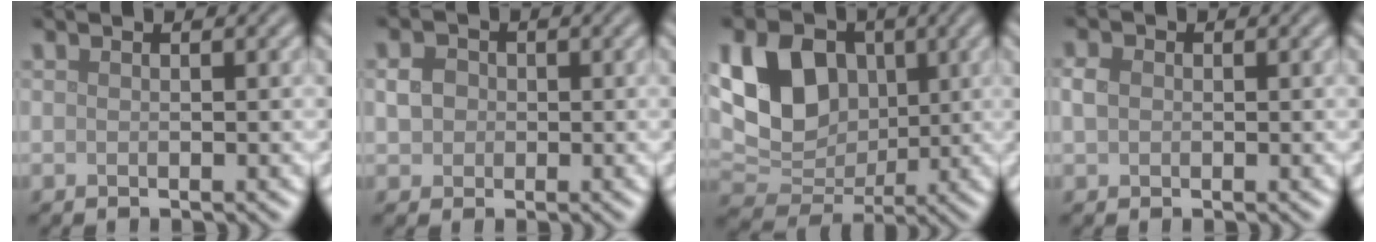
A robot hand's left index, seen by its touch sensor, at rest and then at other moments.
{"total": 1.8, "force": [0.1, 1.7, 0.7], "torque": [-0.009, 0.000, -0.001]}
{"total": 9.0, "force": [1.8, 6.8, 5.6], "torque": [-0.120, -0.001, 0.025]}
{"total": 1.5, "force": [0.1, 1.3, 0.8], "torque": [-0.015, 0.003, -0.002]}